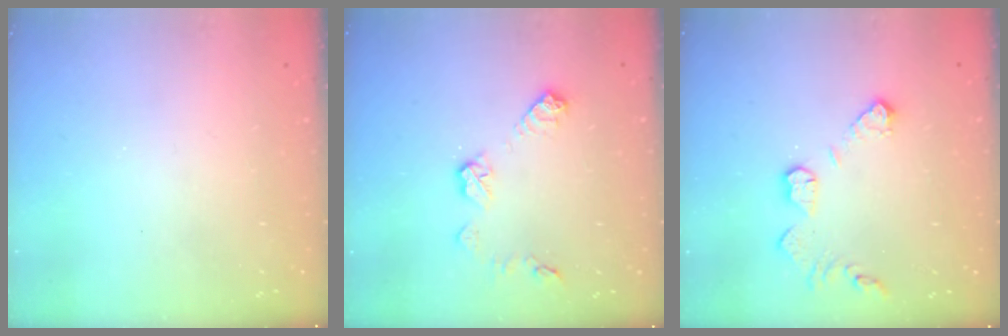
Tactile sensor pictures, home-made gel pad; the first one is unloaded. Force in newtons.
{"total": 9.1, "press": 9.1, "slide": 0.5}
{"total": 10.1, "press": 10.1, "slide": 0.6}